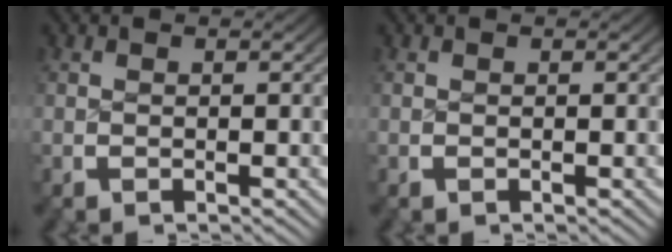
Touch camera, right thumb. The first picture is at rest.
{"total": 0.0}